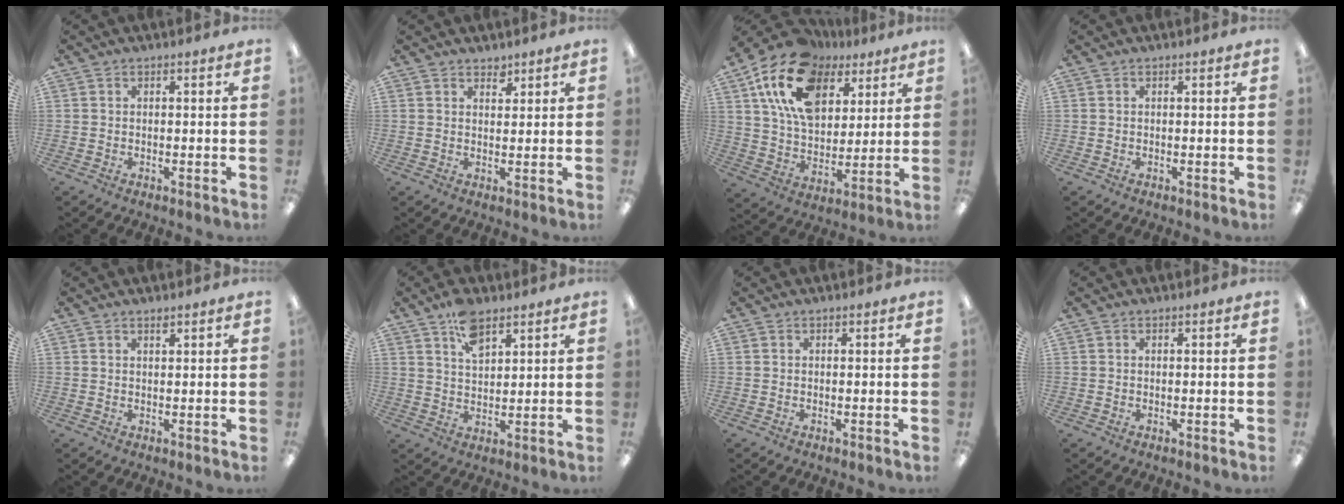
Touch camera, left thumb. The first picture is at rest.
{"total": 2.3, "force": [2.0, 1.0, 0.4], "torque": [0.008, -0.012, 0.035]}
{"total": 19.1, "force": [10.3, 12.1, 10.5], "torque": [-0.196, -0.031, 0.190]}
{"total": 0.0}
{"total": 1.0, "force": [1.0, 0.2, 0.4], "torque": [-0.009, 0.000, 0.018]}
{"total": 7.5, "force": [5.0, 3.7, 4.3], "torque": [-0.073, -0.017, 0.088]}
{"total": 0.0}
{"total": 0.0}